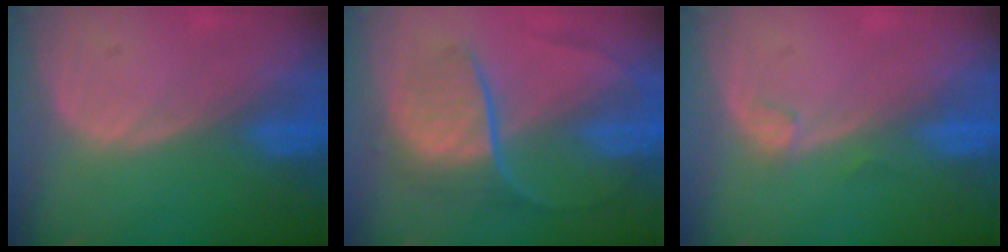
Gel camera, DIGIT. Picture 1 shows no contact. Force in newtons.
{"total": 9.1, "press": 7.5, "slide": 5.2}
{"total": 1.1, "press": 1.1, "slide": 0.2}